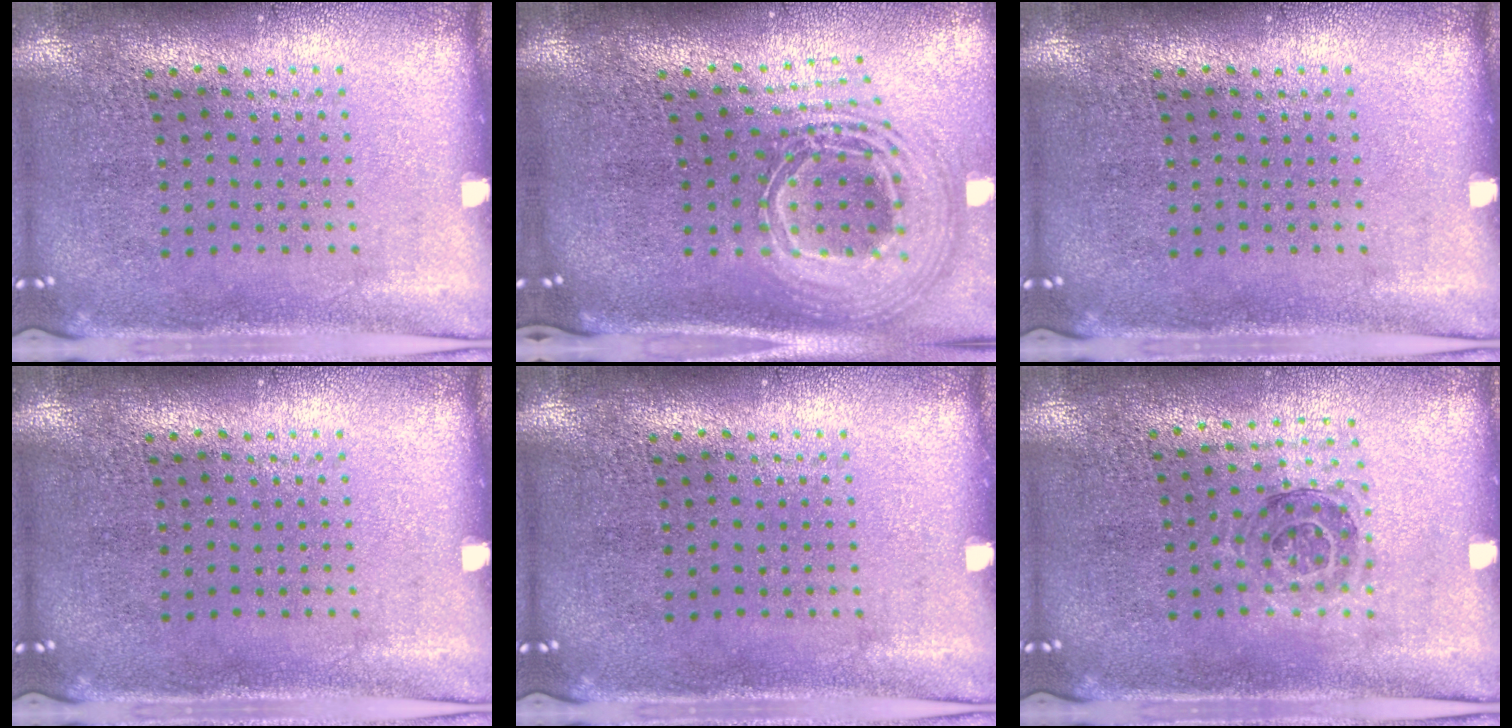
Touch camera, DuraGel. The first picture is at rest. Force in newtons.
{"total": 2.7, "press": 1.9, "slide": 2.0}
{"total": 0.0}
{"total": 0.0}
{"total": 0.0}
{"total": 1.0, "press": 1.0, "slide": 0.2}